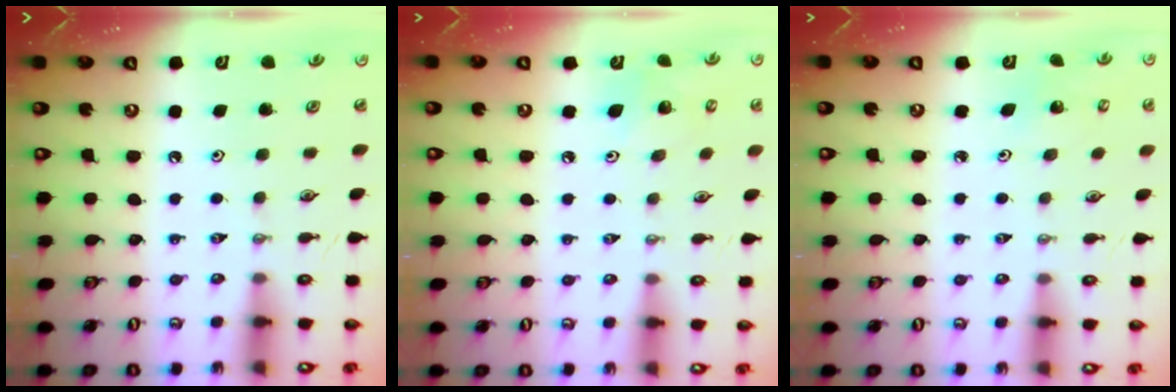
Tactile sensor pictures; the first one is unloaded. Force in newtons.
{"total": 6.9, "press": 6.8, "slide": 1.4}
{"total": 2.2, "press": 2.2, "slide": 0.2}